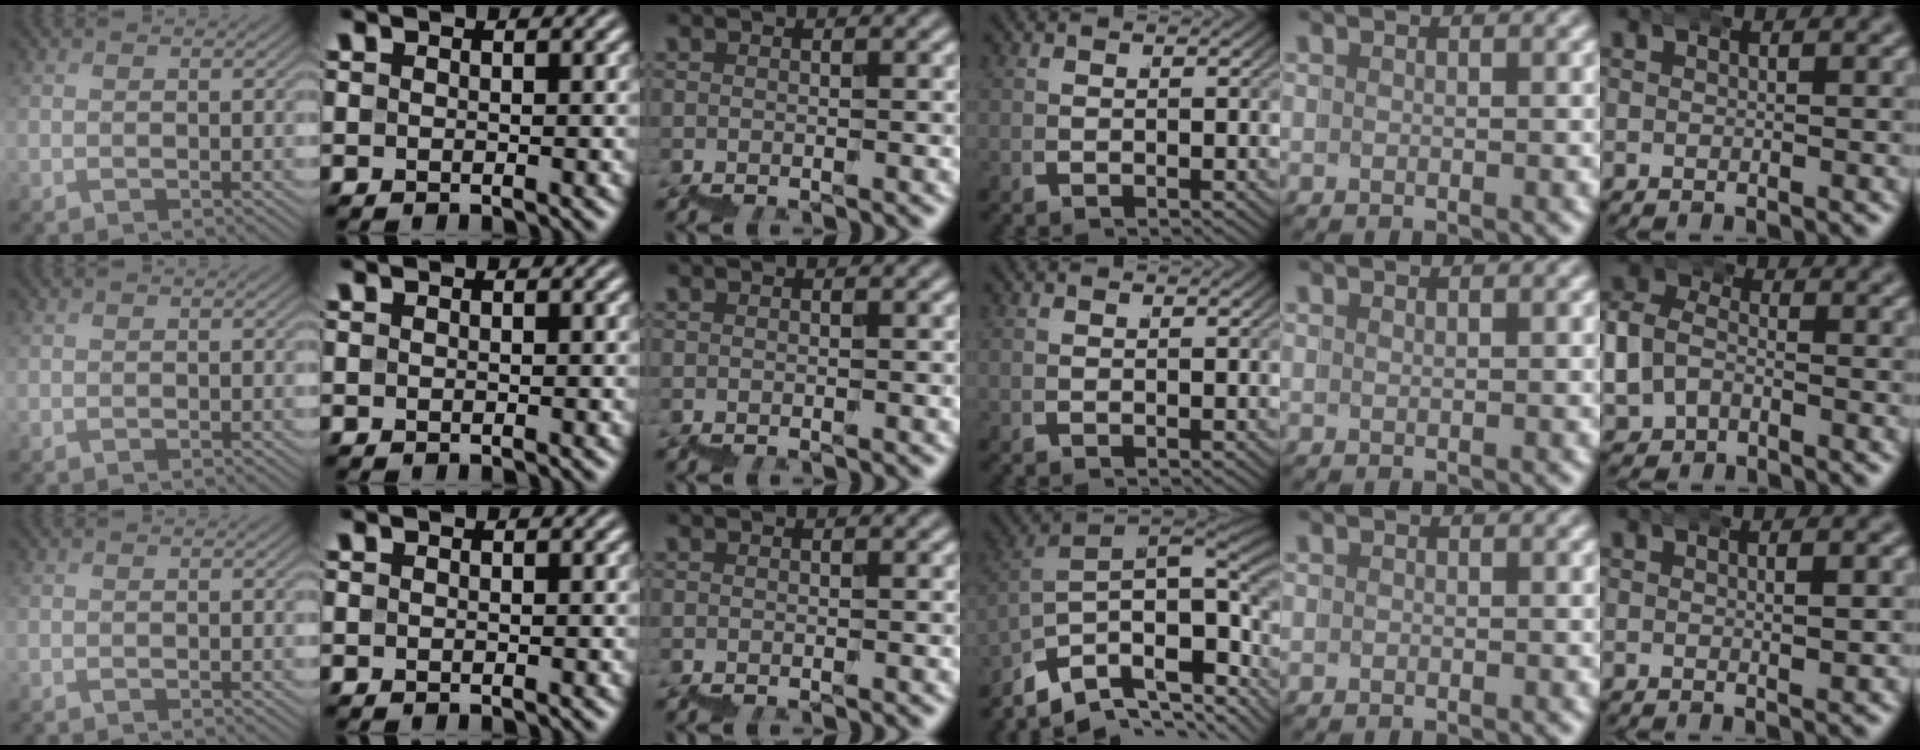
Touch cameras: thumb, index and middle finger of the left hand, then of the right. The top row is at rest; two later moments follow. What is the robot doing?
{"motion": "wrap", "object": "bubble wrap"}